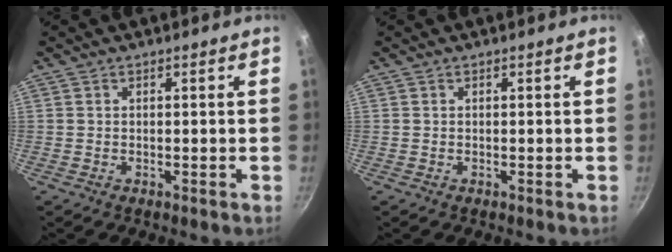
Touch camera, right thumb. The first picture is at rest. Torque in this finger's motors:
{"motor_torque": [0.00, 0.00, -0.01, 0.01, 0.00]}